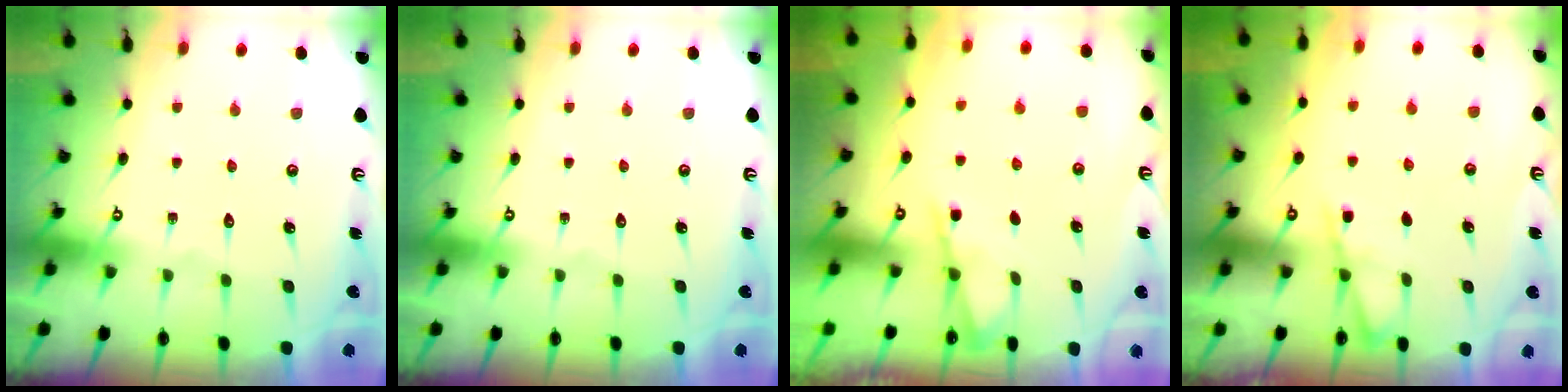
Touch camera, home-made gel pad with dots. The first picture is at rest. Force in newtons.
{"total": 0.0}
{"total": 3.9, "press": 3.8, "slide": 0.4}
{"total": 4.0, "press": 4.0, "slide": 0.3}